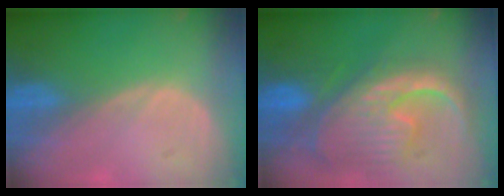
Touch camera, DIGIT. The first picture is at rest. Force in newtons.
{"total": 12.7, "press": 10.9, "slide": 6.5}